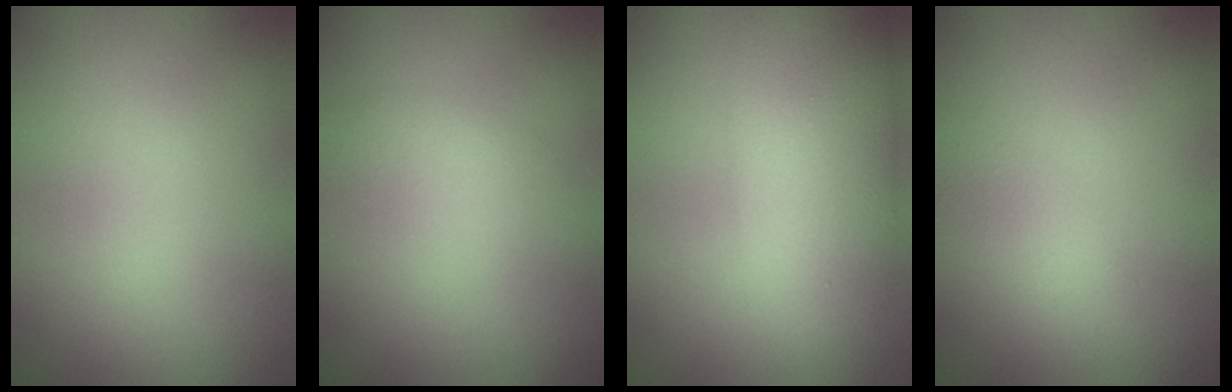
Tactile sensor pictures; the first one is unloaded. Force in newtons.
{"total": 1.6, "press": 1.6, "slide": 0.1}
{"total": 6.9, "press": 6.9, "slide": 0.2}
{"total": 2.4, "press": 2.4, "slide": 0.2}